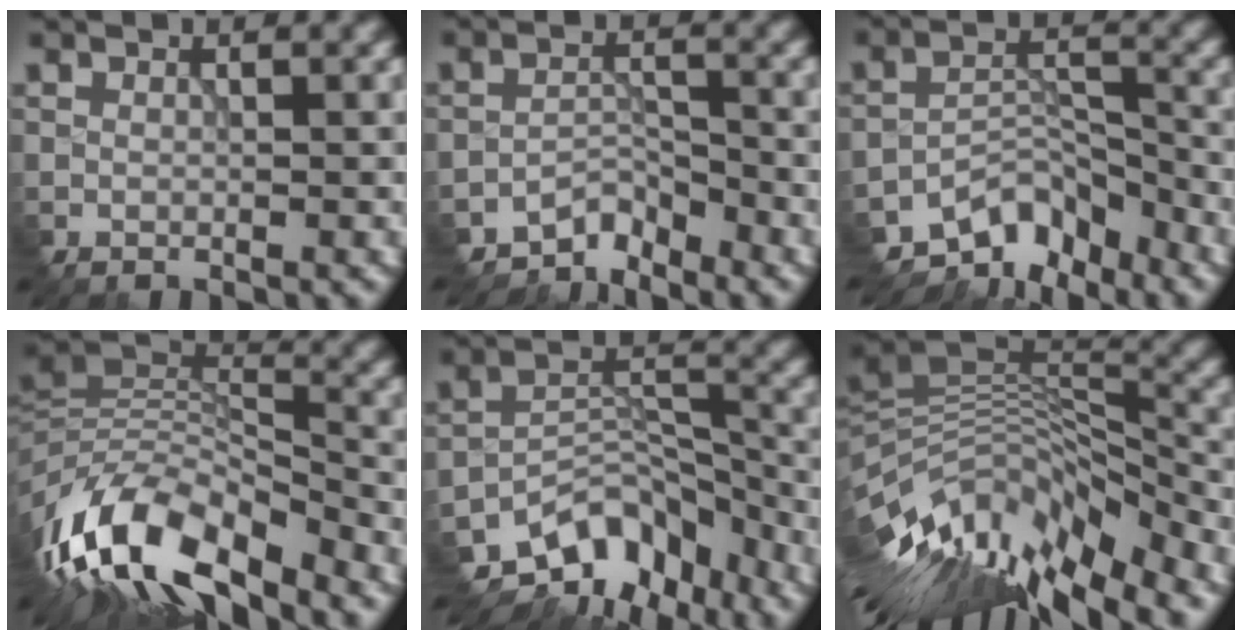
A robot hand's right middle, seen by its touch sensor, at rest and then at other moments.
{"total": 2.9, "force": [-2.8, 0.6, -0.1], "torque": [0.005, 0.009, -0.056]}
{"total": 6.5, "force": [-5.5, 2.7, 2.3], "torque": [-0.025, -0.001, -0.103]}
{"total": 12.4, "force": [-7.3, 5.0, 8.7], "torque": [-0.167, 0.003, -0.139]}
{"total": 8.7, "force": [-6.8, 4.2, 3.6], "torque": [-0.049, -0.003, -0.118]}
{"total": 14.4, "force": [-7.9, 5.2, 11.0], "torque": [-0.210, 0.012, -0.135]}